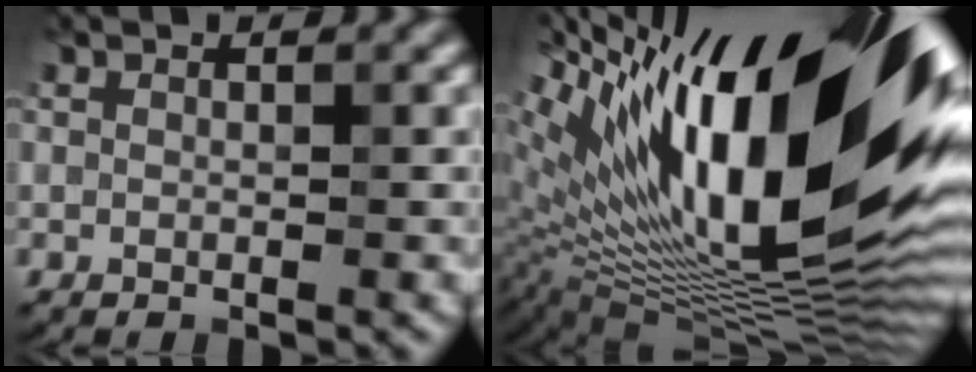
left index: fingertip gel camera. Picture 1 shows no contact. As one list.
[{"total": 21.2, "force": [5.2, 8.5, 18.7], "torque": [-0.295, 0.019, 0.080]}]